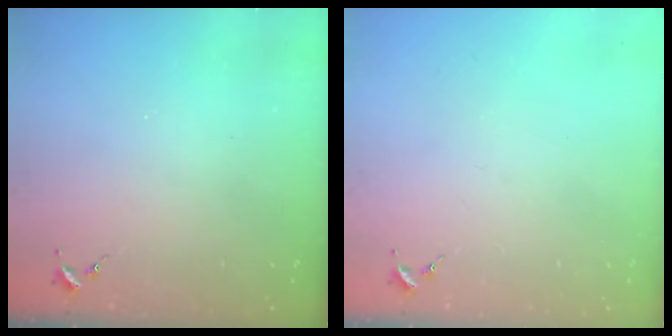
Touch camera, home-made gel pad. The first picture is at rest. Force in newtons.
{"total": 0.0}